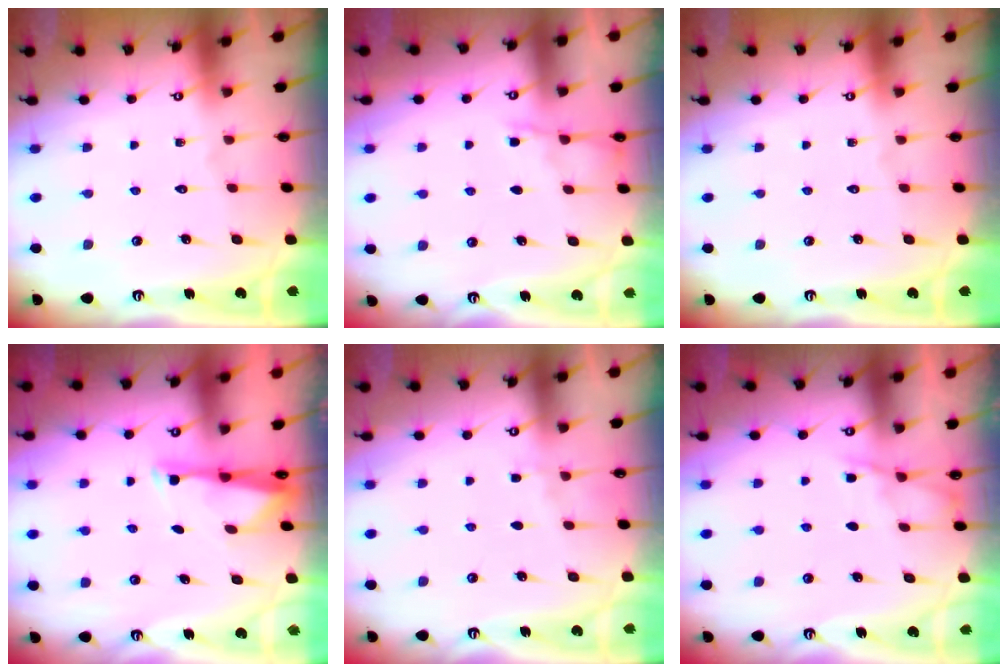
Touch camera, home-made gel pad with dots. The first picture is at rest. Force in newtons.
{"total": 4.1, "press": 4.0, "slide": 0.6}
{"total": 0.0}
{"total": 2.9, "press": 2.9, "slide": 0.6}
{"total": 2.8, "press": 2.8, "slide": 0.5}
{"total": 4.0, "press": 4.0, "slide": 0.4}